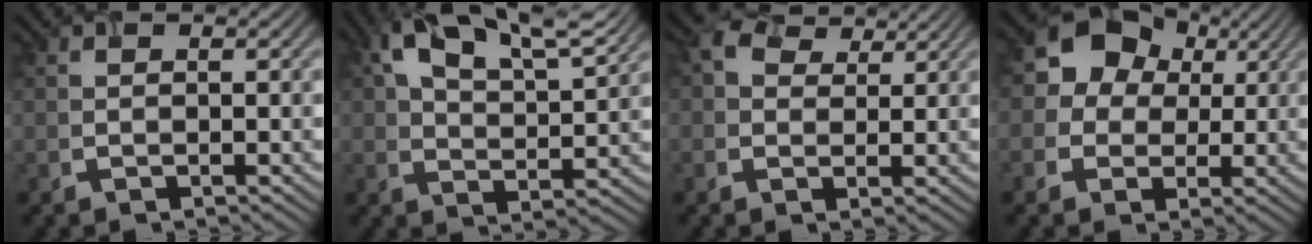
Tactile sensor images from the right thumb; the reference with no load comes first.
{"total": 10.6, "force": [6.0, 5.0, 7.1], "torque": [-0.141, 0.005, 0.112]}
{"total": 3.1, "force": [1.8, 2.3, 1.0], "torque": [-0.024, 0.002, 0.036]}
{"total": 11.0, "force": [2.7, 9.8, 4.2], "torque": [-0.106, 0.037, 0.030]}